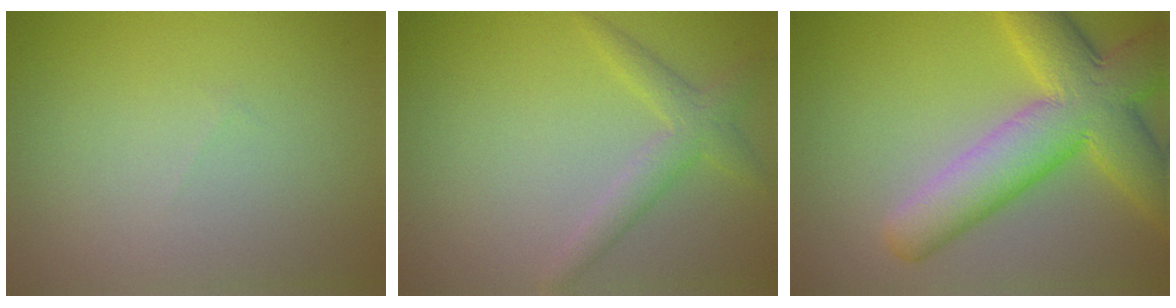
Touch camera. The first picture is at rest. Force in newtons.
{"total": 2.6, "press": 2.6, "slide": 0.2}
{"total": 9.5, "press": 9.5, "slide": 0.4}